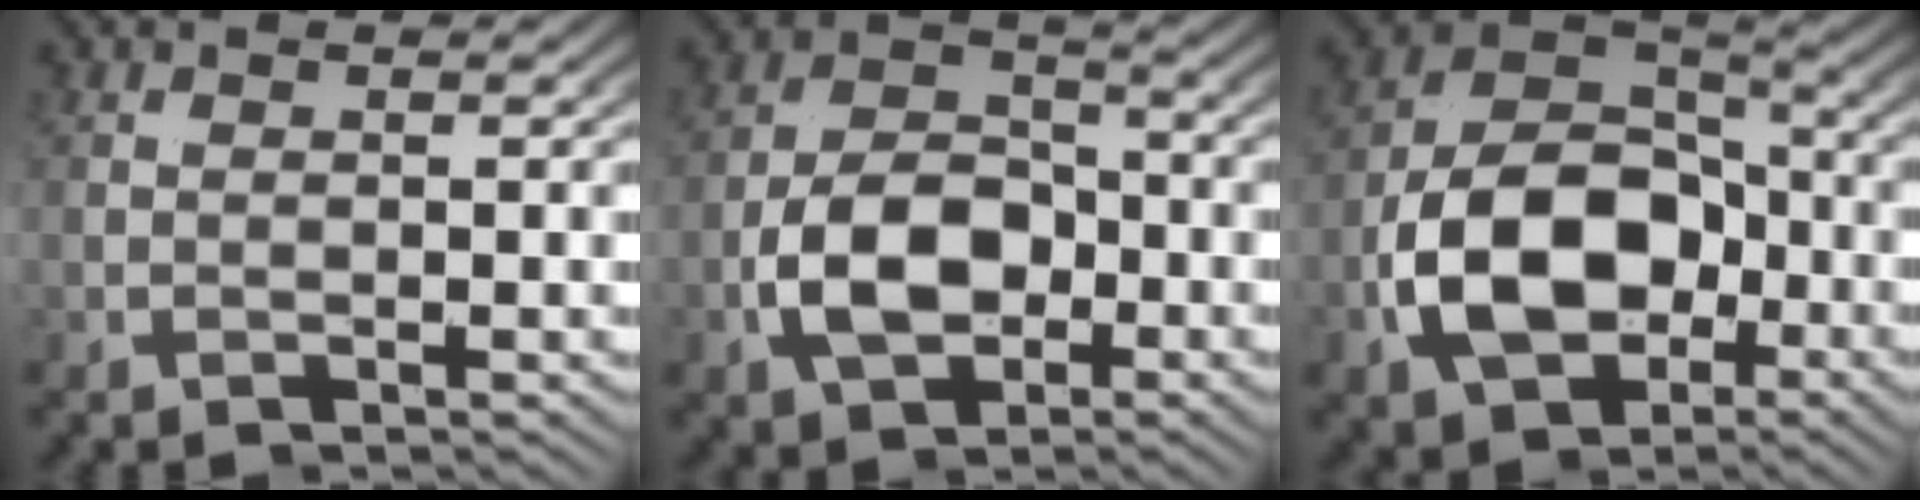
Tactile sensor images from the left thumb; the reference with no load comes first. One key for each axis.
{"total": 6.7, "fx": -2.8, "fy": 4.0, "fz": 4.5, "tx": -0.104, "ty": -0.006, "tz": -0.046}
{"total": 11.2, "fx": -3.7, "fy": 6.9, "fz": 8.1, "tx": -0.193, "ty": -0.016, "tz": -0.053}